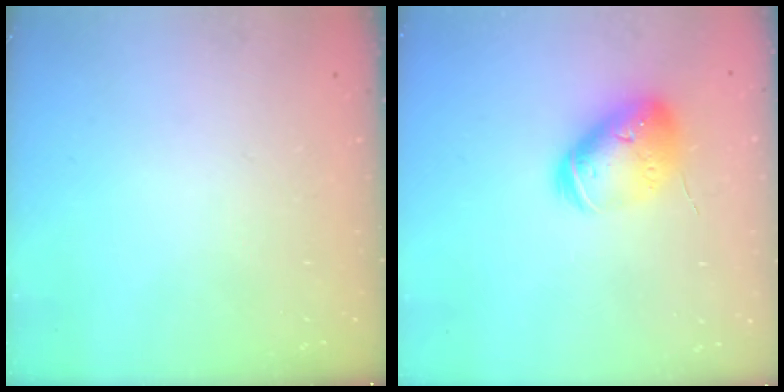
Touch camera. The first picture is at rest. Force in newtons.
{"total": 14.6, "press": 14.4, "slide": 2.0}